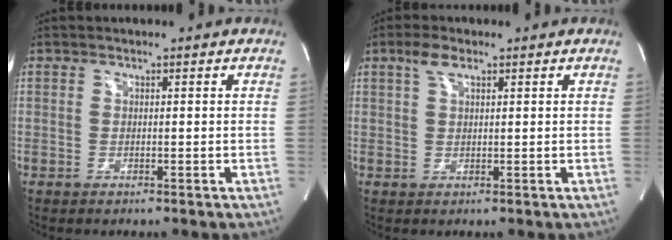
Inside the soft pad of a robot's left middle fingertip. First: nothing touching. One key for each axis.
{"total": 2.8, "fx": 1.7, "fy": 0.9, "fz": 2.1, "tx": -0.048, "ty": 0.013, "tz": 0.036}